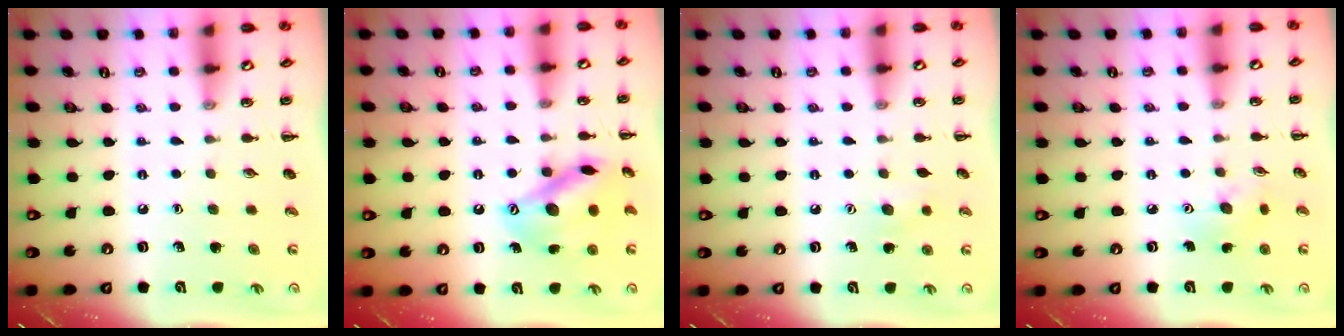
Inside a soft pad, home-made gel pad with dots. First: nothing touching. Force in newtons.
{"total": 15.6, "press": 15.6, "slide": 0.8}
{"total": 5.5, "press": 5.4, "slide": 1.1}
{"total": 4.5, "press": 4.4, "slide": 0.5}